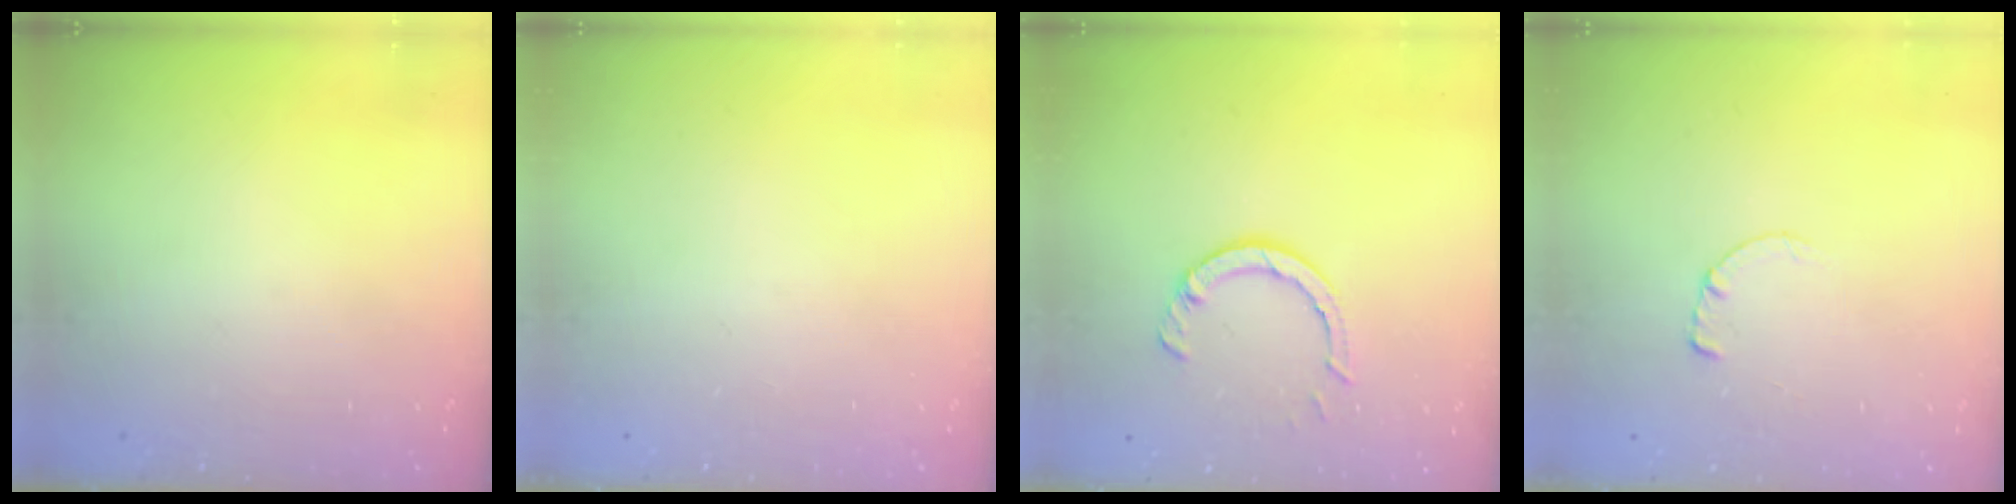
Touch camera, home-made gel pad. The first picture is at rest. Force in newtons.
{"total": 0.0}
{"total": 5.7, "press": 5.6, "slide": 0.7}
{"total": 0.7, "press": 0.6, "slide": 0.2}